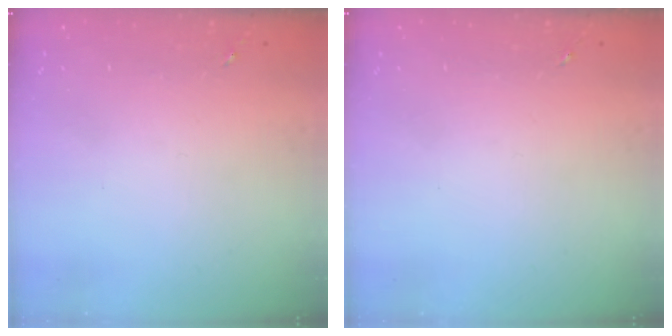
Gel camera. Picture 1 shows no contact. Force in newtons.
{"total": 0.0}